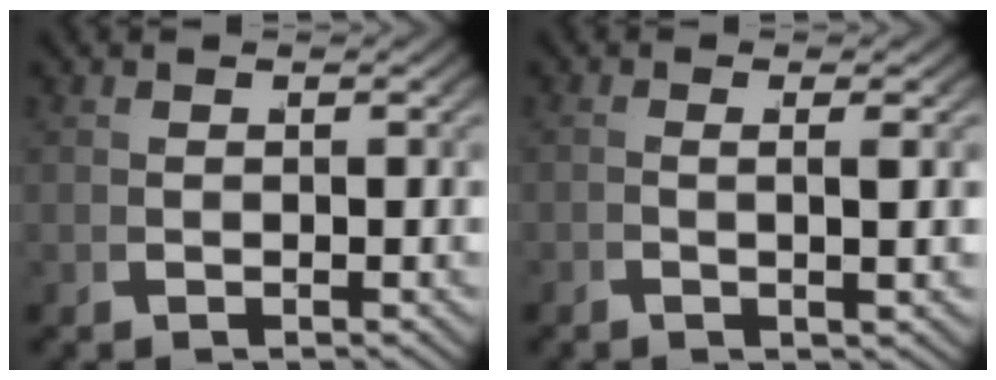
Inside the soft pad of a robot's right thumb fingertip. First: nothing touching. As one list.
[{"total": 1.2, "force": [0.1, -0.5, 1.0], "torque": [-0.011, 0.014, -0.002]}]